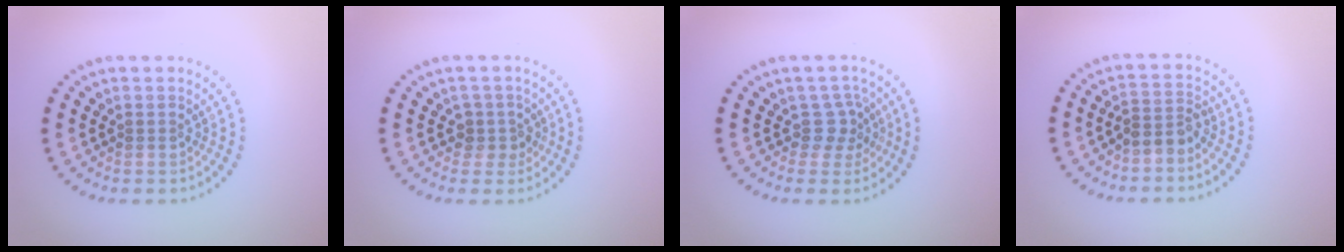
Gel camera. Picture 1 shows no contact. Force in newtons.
{"total": 1.8, "press": 1.5, "slide": 1.1}
{"total": 2.1, "press": 1.5, "slide": 1.4}
{"total": 2.2, "press": 1.9, "slide": 1.2}